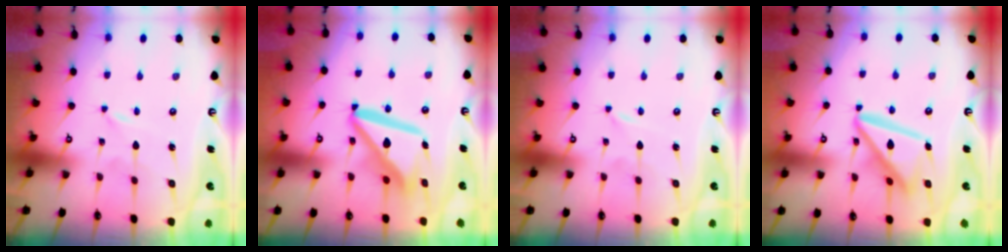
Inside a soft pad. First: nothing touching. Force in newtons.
{"total": 15.0, "press": 14.9, "slide": 1.9}
{"total": 0.0}
{"total": 14.7, "press": 14.6, "slide": 1.5}